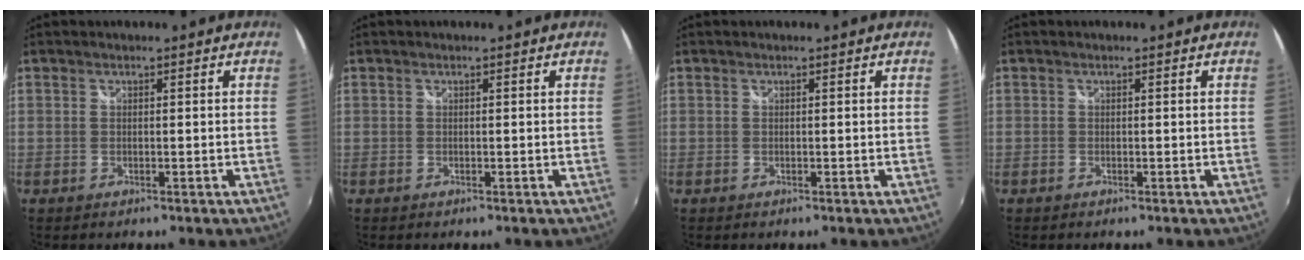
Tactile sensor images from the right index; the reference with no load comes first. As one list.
[{"total": 0.0}, {"total": 0.0}, {"total": 0.0}]